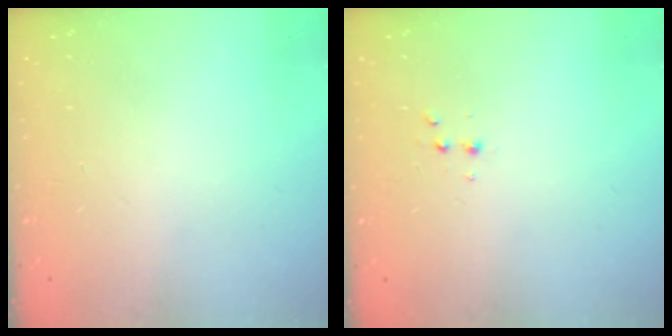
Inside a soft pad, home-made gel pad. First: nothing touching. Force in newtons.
{"total": 3.1, "press": 3.0, "slide": 0.9}